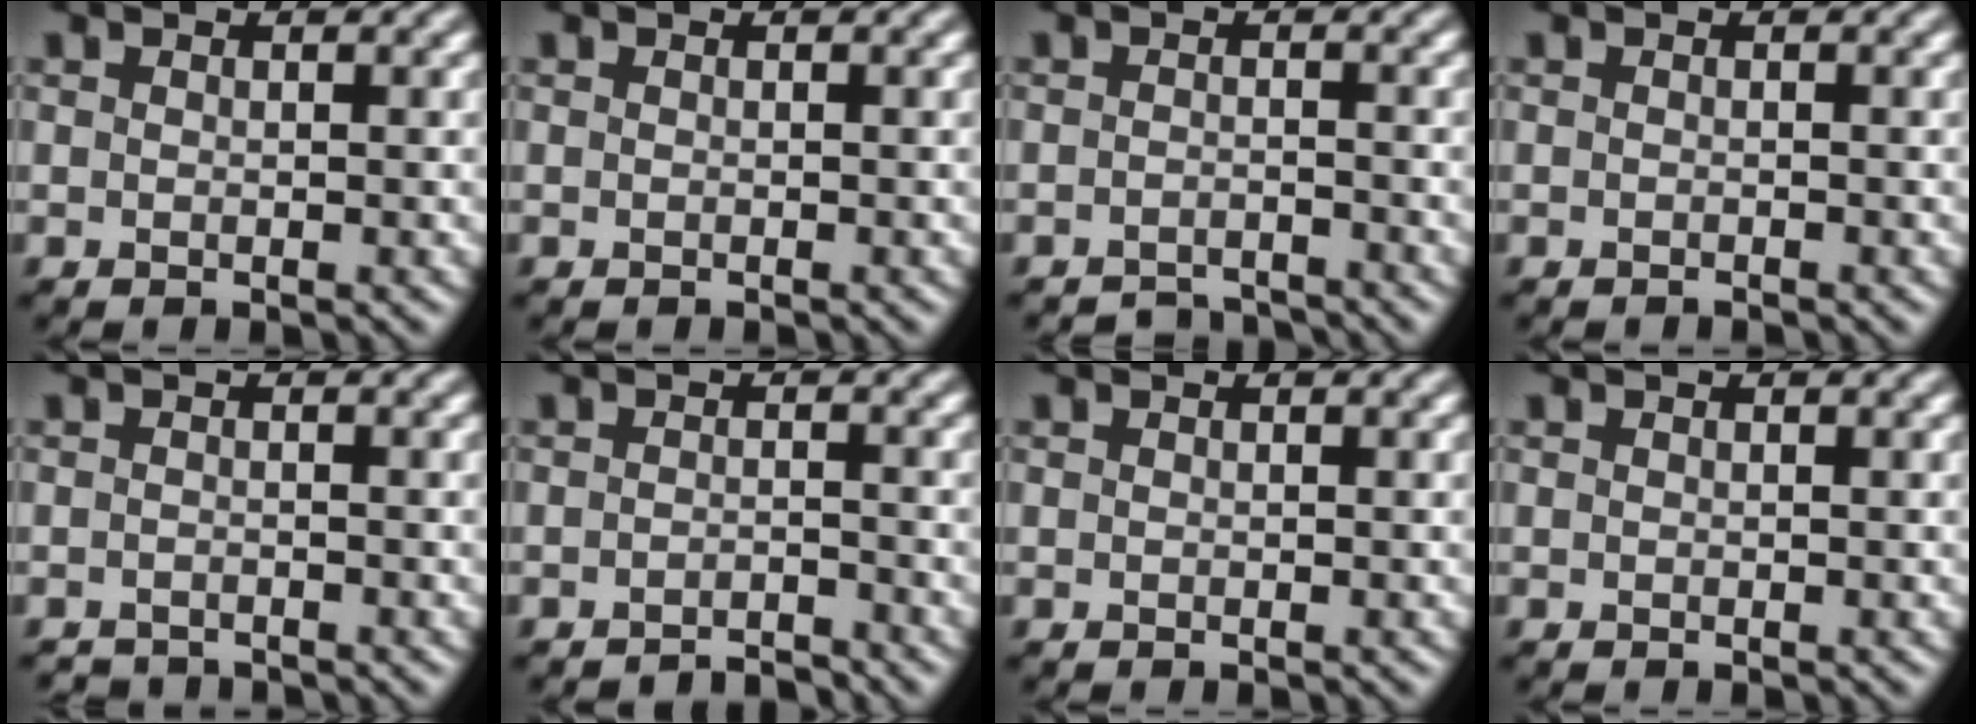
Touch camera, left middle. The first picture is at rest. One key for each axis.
{"total": 0.0}
{"total": 2.4, "fx": -2.4, "fy": 0.2, "fz": 0.2, "tx": 0.004, "ty": 0.004, "tz": -0.040}
{"total": 0.5, "fx": -0.5, "fy": 0.0, "fz": 0.1, "tx": 0.000, "ty": 0.002, "tz": -0.009}
{"total": 1.6, "fx": -1.6, "fy": 0.1, "fz": 0.0, "tx": 0.007, "ty": -0.003, "tz": -0.026}
{"total": 2.1, "fx": -2.1, "fy": 0.1, "fz": 0.4, "tx": 0.002, "ty": 0.004, "tz": -0.035}
{"total": 0.0}
{"total": 0.0}